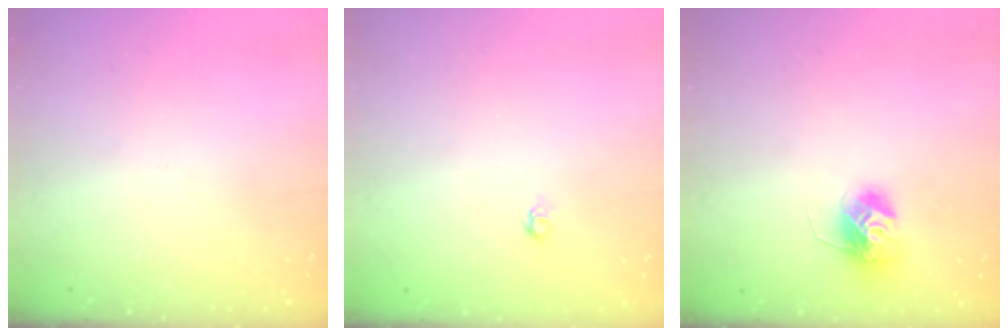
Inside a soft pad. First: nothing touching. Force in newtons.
{"total": 3.7, "press": 3.6, "slide": 0.7}
{"total": 10.9, "press": 10.9, "slide": 0.7}